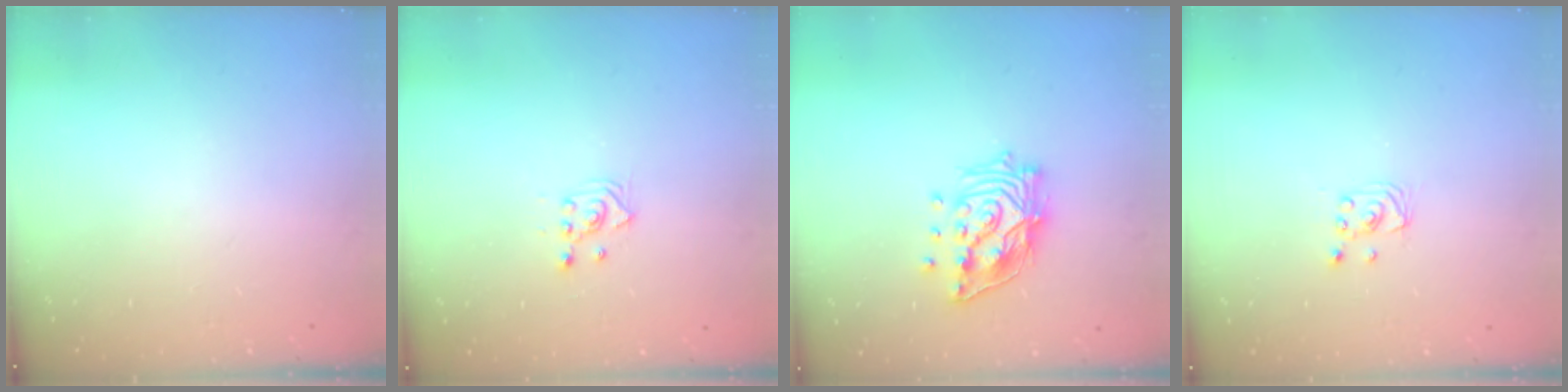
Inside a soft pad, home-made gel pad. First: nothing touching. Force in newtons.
{"total": 2.4, "press": 2.2, "slide": 0.8}
{"total": 16.0, "press": 15.9, "slide": 2.0}
{"total": 1.9, "press": 1.9, "slide": 0.1}